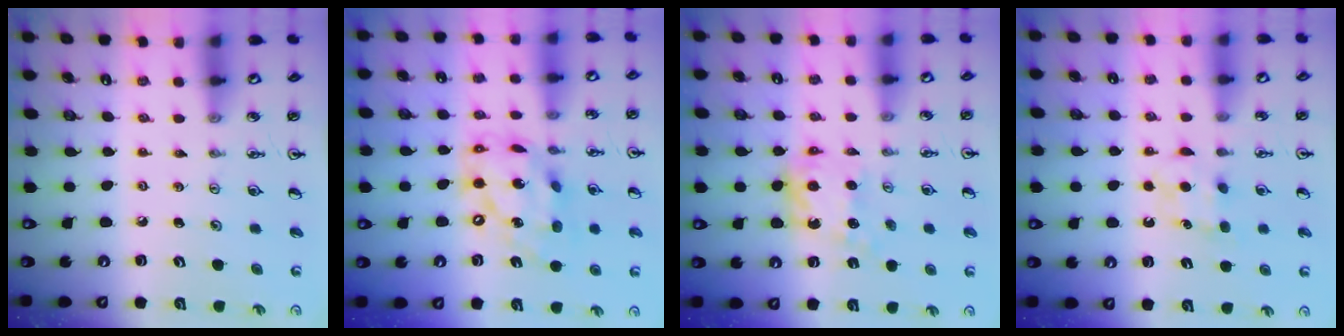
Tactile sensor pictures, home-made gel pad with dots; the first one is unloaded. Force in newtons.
{"total": 15.6, "press": 15.6, "slide": 1.2}
{"total": 8.7, "press": 8.7, "slide": 0.5}
{"total": 5.8, "press": 5.8, "slide": 0.8}